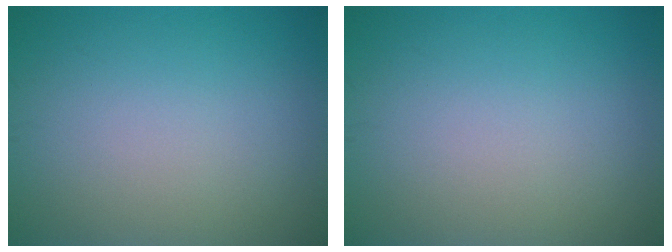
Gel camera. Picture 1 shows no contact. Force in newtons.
{"total": 0.0}